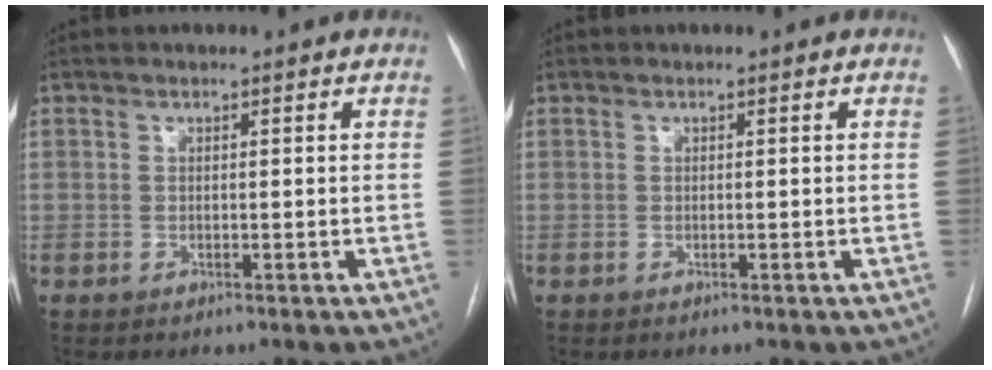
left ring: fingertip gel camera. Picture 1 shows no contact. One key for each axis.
{"total": 0.0}